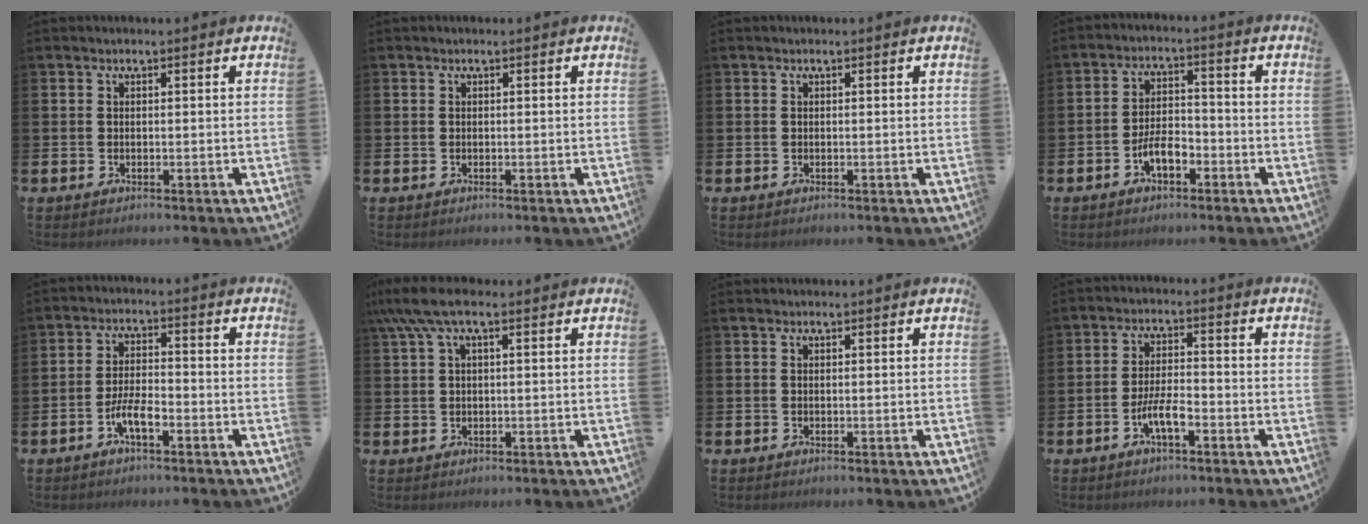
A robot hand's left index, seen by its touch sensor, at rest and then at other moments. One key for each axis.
{"total": 0.0}
{"total": 0.0}
{"total": 4.3, "fx": -2.1, "fy": 1.9, "fz": 3.2, "tx": -0.063, "ty": 0.010, "tz": -0.042}
{"total": 4.0, "fx": -2.0, "fy": 1.2, "fz": 3.3, "tx": -0.071, "ty": 0.004, "tz": -0.041}
{"total": 4.9, "fx": 2.6, "fy": 1.5, "fz": 3.9, "tx": -0.083, "ty": 0.003, "tz": 0.047}
{"total": 0.0}
{"total": 4.3, "fx": -1.9, "fy": 1.3, "fz": 3.6, "tx": -0.077, "ty": 0.004, "tz": -0.039}